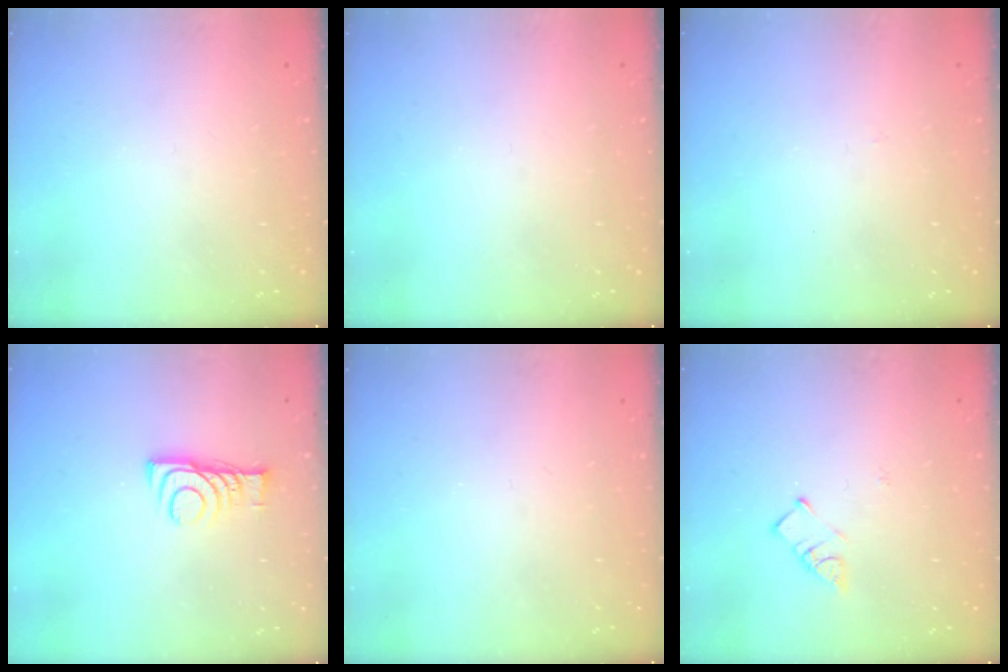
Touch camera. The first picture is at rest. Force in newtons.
{"total": 0.0}
{"total": 2.7, "press": 2.7, "slide": 0.5}
{"total": 7.9, "press": 7.8, "slide": 0.4}
{"total": 0.0}
{"total": 3.3, "press": 3.3, "slide": 0.2}